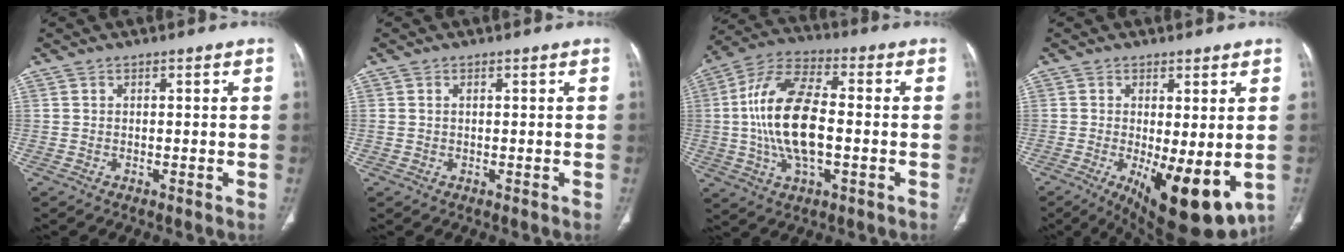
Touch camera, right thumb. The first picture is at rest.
{"total": 0.9, "force": [0.3, 0.6, 0.6], "torque": [-0.017, 0.006, 0.011]}
{"total": 17.2, "force": [-1.0, 8.0, 15.2], "torque": [-0.303, 0.020, -0.020]}
{"total": 13.9, "force": [-3.2, 5.2, 12.5], "torque": [-0.178, -0.029, -0.029]}